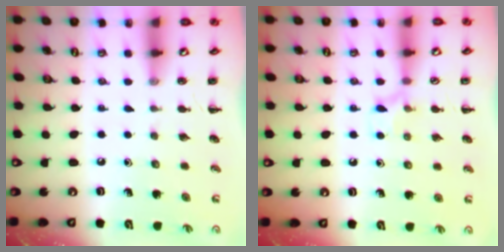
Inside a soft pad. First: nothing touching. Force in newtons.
{"total": 6.7, "press": 6.3, "slide": 2.3}